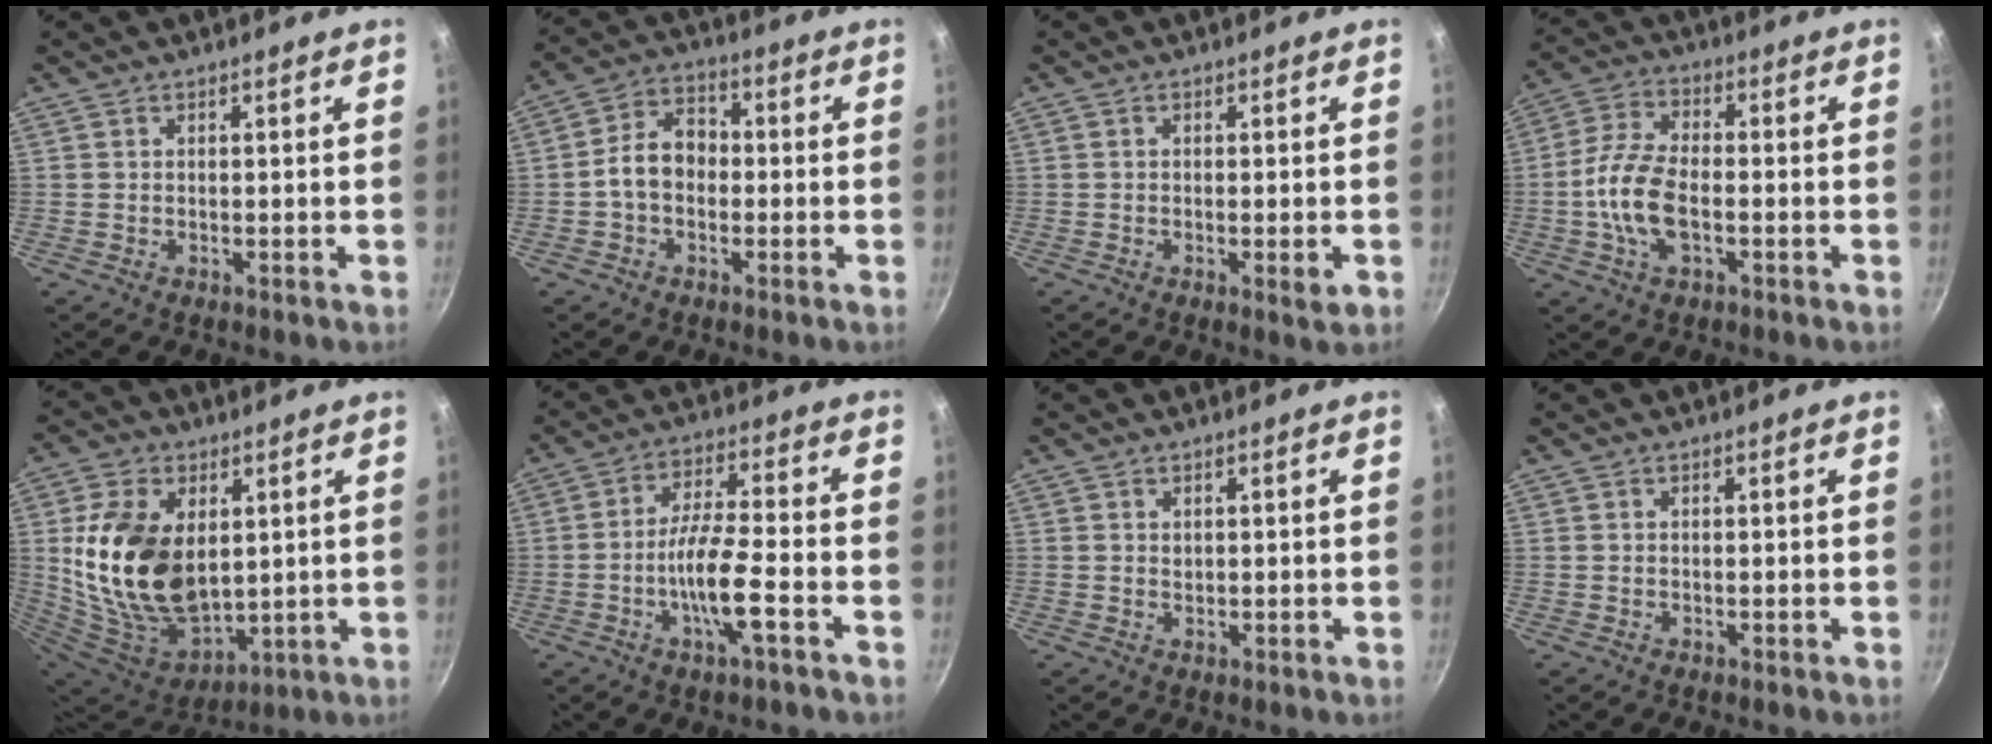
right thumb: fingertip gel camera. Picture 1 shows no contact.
{"total": 7.6, "force": [-1.1, 5.6, 5.0], "torque": [-0.058, 0.030, -0.034]}
{"total": 2.5, "force": [-0.9, 0.4, 2.3], "torque": [-0.039, -0.004, -0.015]}
{"total": 10.3, "force": [-2.2, 5.1, 8.6], "torque": [-0.172, 0.025, -0.053]}
{"total": 21.0, "force": [3.4, 13.7, 15.6], "torque": [-0.269, -0.033, 0.079]}
{"total": 9.6, "force": [-3.8, 1.7, 8.7], "torque": [-0.160, 0.025, -0.074]}
{"total": 0.8, "force": [0.4, 0.6, 0.3], "torque": [-0.002, -0.002, 0.006]}
{"total": 0.0}